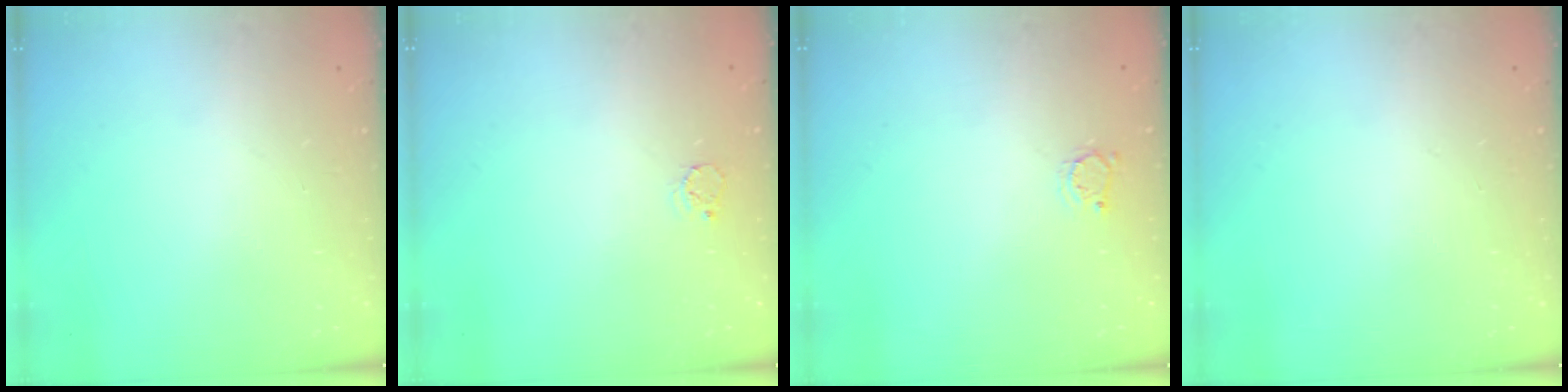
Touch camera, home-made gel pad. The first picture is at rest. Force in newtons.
{"total": 3.4, "press": 3.4, "slide": 0.3}
{"total": 2.8, "press": 2.7, "slide": 0.4}
{"total": 0.0}